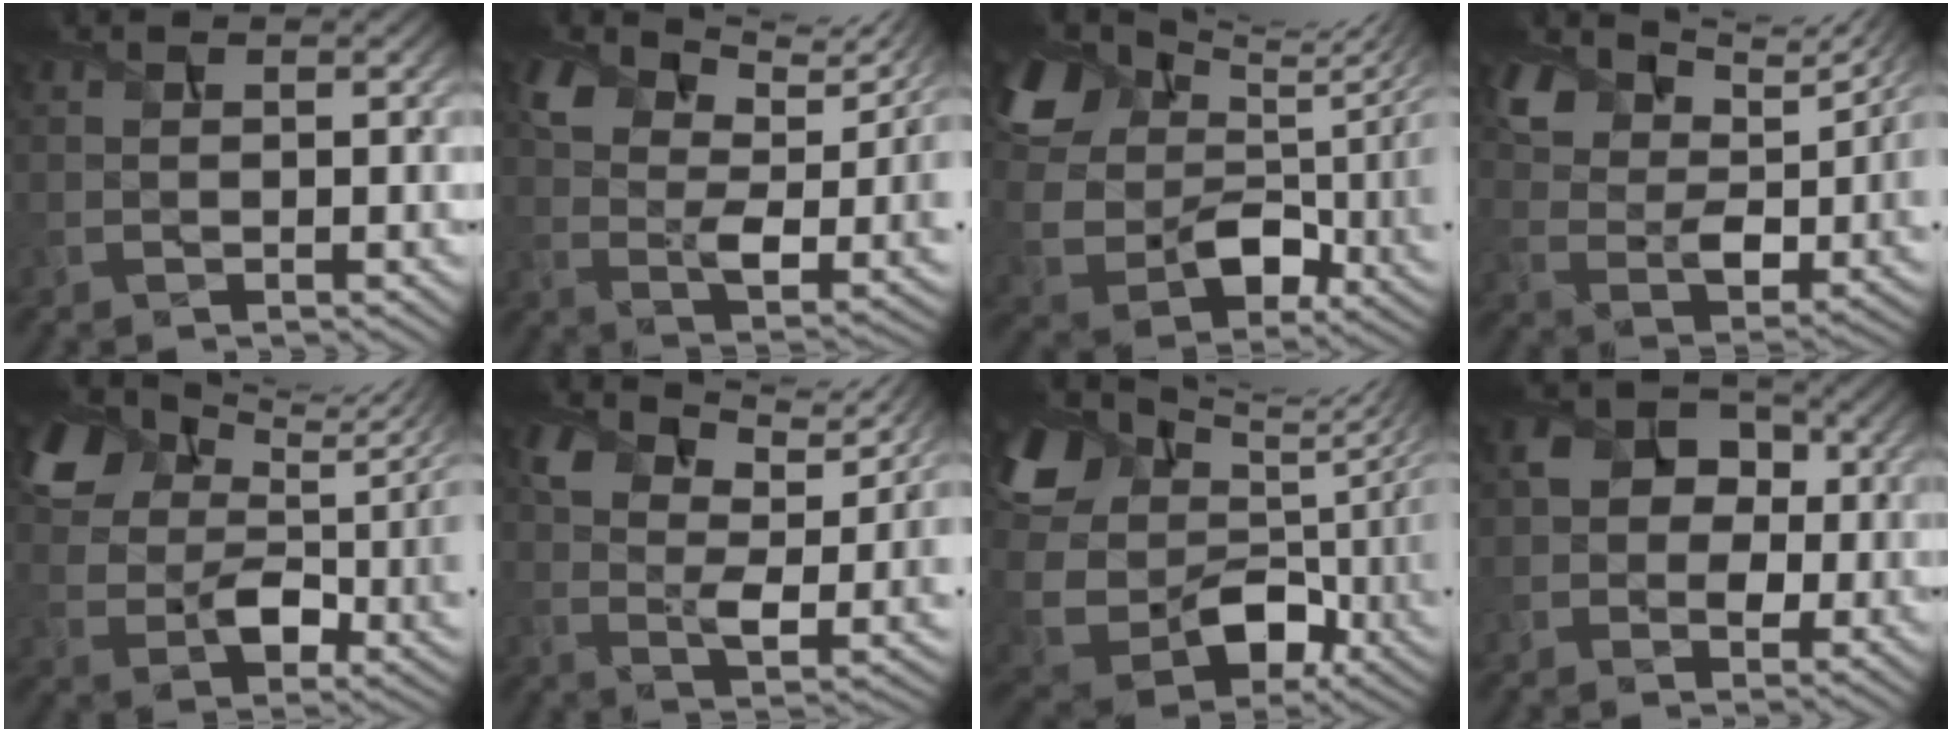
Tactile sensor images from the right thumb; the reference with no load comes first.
{"total": 11.2, "force": [7.7, 4.7, 6.6], "torque": [-0.147, -0.004, 0.145]}
{"total": 14.1, "force": [6.5, 8.9, 8.7], "torque": [-0.205, 0.001, 0.131]}
{"total": 10.7, "force": [8.0, 4.7, 5.3], "torque": [-0.128, 0.000, 0.153]}
{"total": 13.1, "force": [7.2, 7.8, 7.8], "torque": [-0.171, 0.006, 0.137]}
{"total": 10.1, "force": [6.9, 4.3, 6.1], "torque": [-0.136, -0.006, 0.134]}
{"total": 16.4, "force": [5.8, 11.1, 10.6], "torque": [-0.264, -0.001, 0.114]}
{"total": 6.0, "force": [-0.1, 4.8, 3.5], "torque": [-0.060, 0.006, -0.015]}